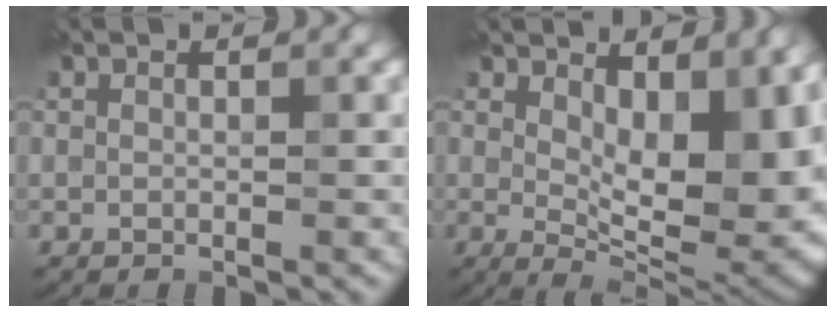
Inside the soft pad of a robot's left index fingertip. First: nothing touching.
{"total": 11.9, "force": [1.9, 5.7, 10.2], "torque": [-0.098, 0.001, 0.027]}